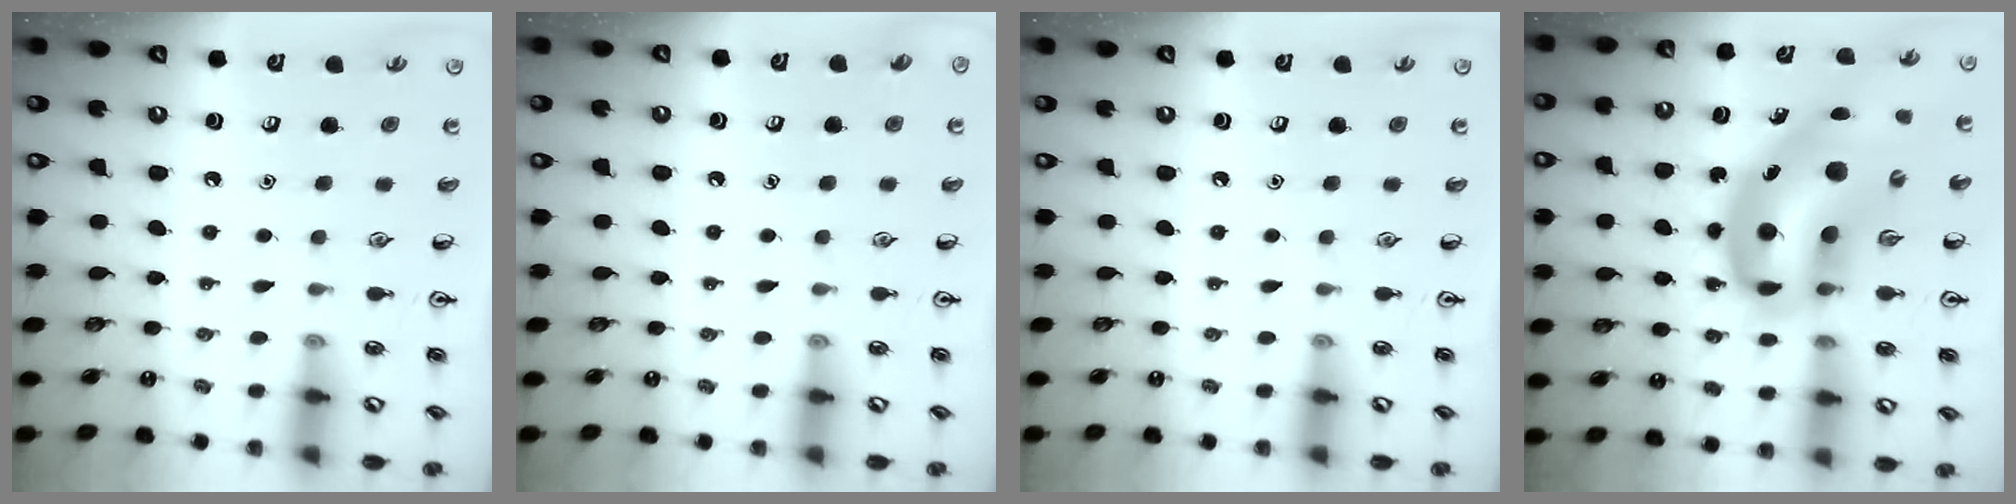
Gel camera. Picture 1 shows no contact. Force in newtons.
{"total": 0.0}
{"total": 0.0}
{"total": 20.8, "press": 20.0, "slide": 5.8}